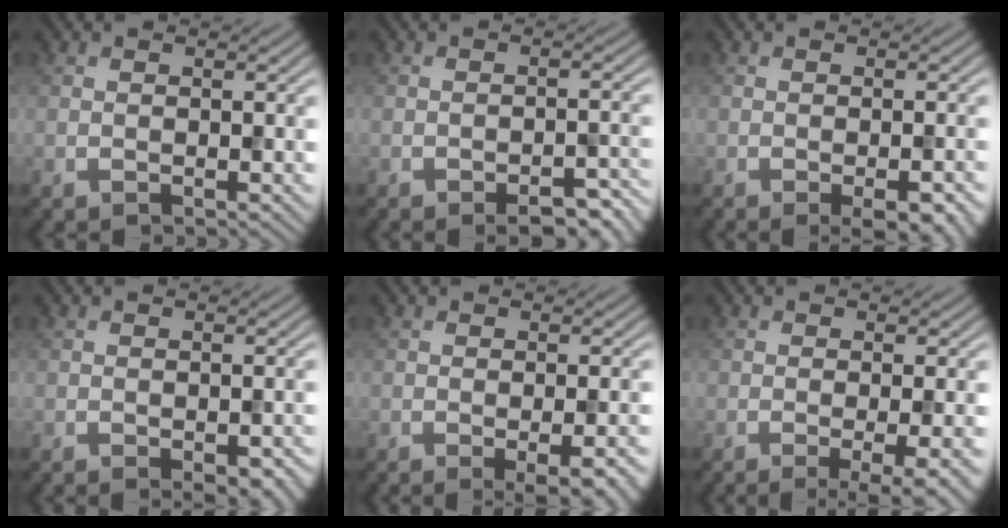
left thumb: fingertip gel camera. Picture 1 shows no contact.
{"total": 4.6, "force": [-3.2, 1.4, 3.0], "torque": [-0.040, 0.001, -0.037]}
{"total": 4.7, "force": [-2.5, 1.3, 3.8], "torque": [-0.053, -0.004, -0.022]}
{"total": 3.6, "force": [-2.0, 1.2, 2.7], "torque": [-0.037, -0.007, -0.016]}
{"total": 5.5, "force": [-2.4, 1.5, 4.7], "torque": [-0.063, -0.004, -0.023]}
{"total": 5.7, "force": [-2.2, 1.1, 5.1], "torque": [-0.071, 0.000, -0.029]}